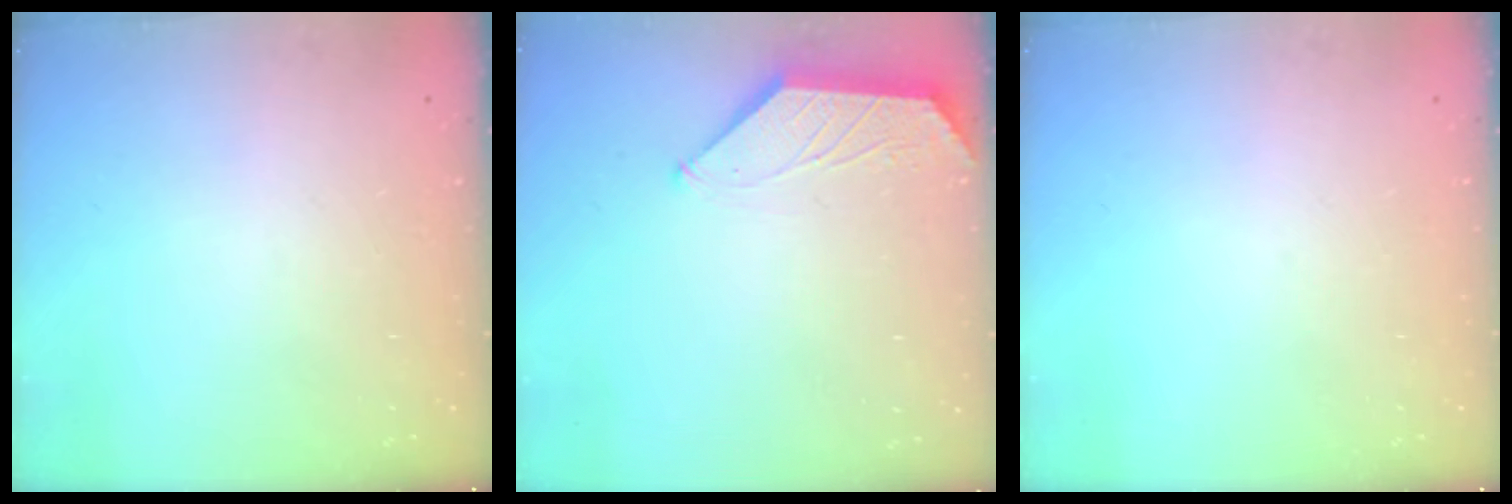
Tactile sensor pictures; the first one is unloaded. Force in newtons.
{"total": 0.5, "press": 0.5, "slide": 0.2}
{"total": 0.0}